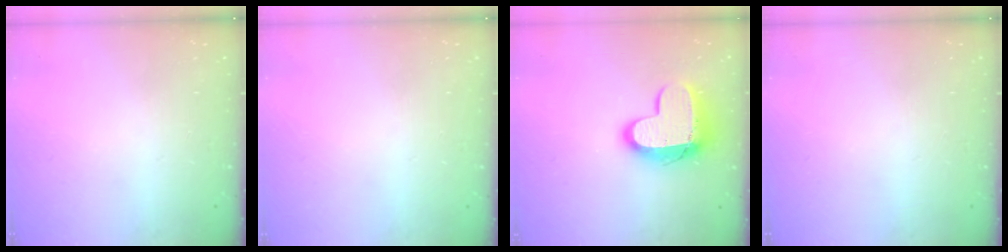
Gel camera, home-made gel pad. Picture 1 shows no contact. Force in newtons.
{"total": 0.5, "press": 0.5, "slide": 0.1}
{"total": 14.2, "press": 14.1, "slide": 1.1}
{"total": 0.0}